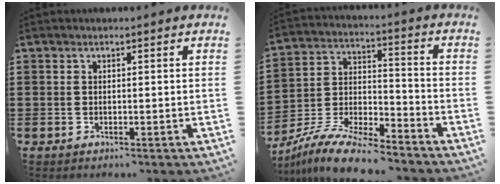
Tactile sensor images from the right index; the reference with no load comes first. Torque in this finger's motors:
{"motor_torque": [0.51, 0.90, -0.45, -0.21]}